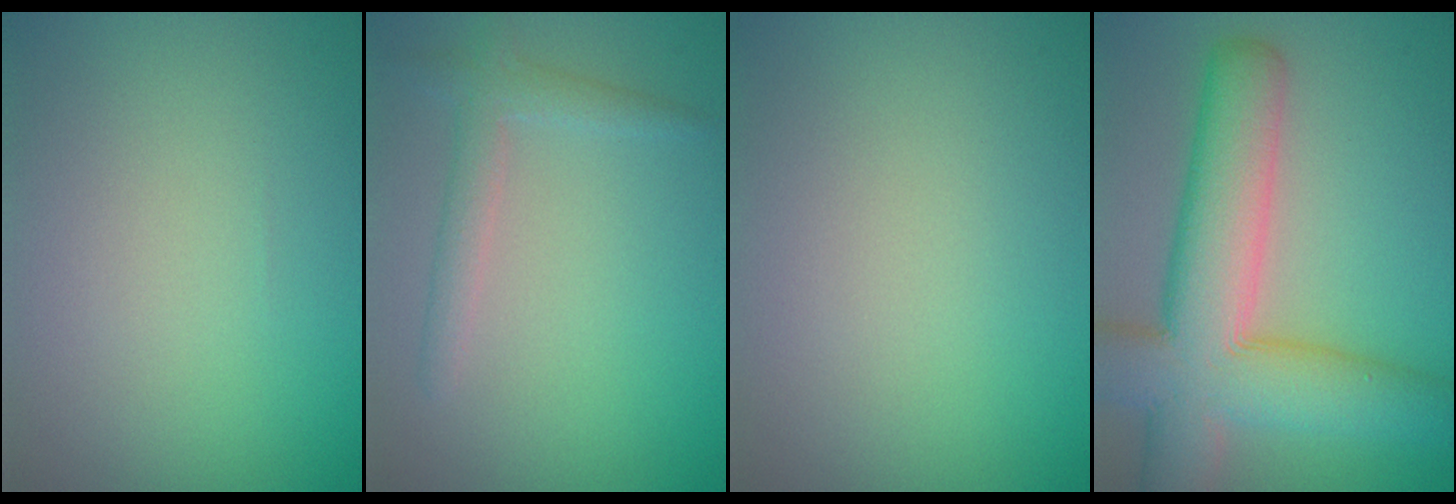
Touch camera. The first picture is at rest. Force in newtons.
{"total": 2.2, "press": 2.2, "slide": 0.1}
{"total": 0.0}
{"total": 10.9, "press": 10.9, "slide": 0.6}